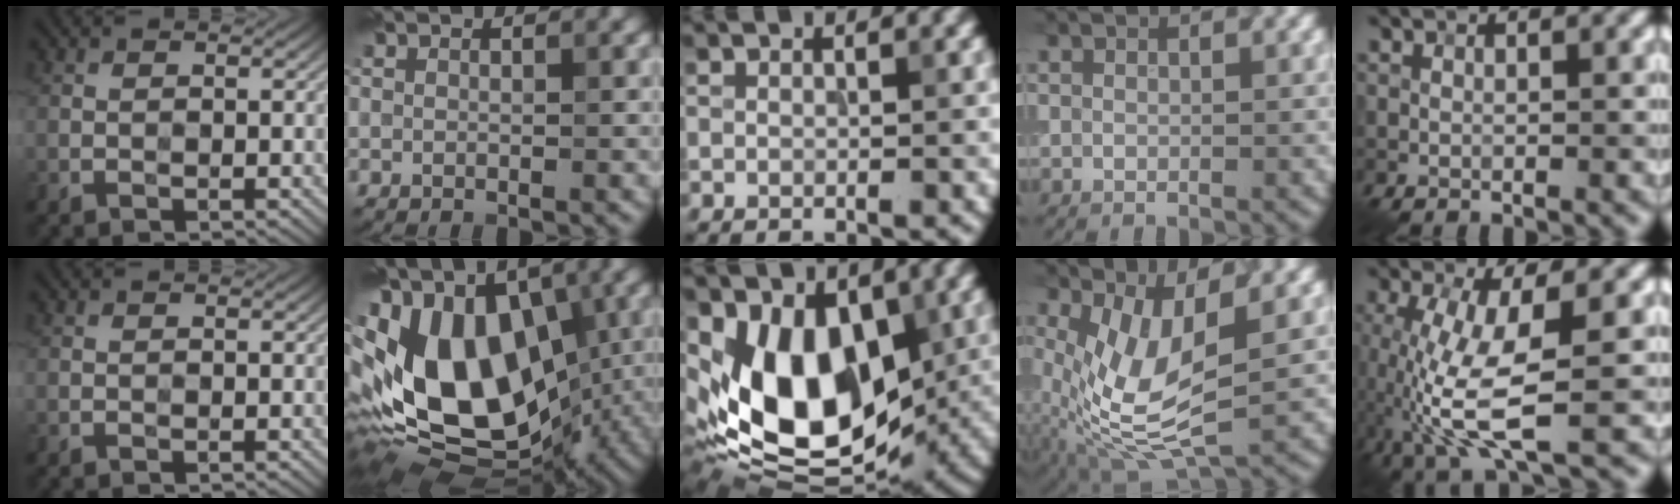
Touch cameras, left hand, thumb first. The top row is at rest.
{"index": {"total": 17.1, "force": [-0.5, 10.9, 13.2], "torque": [-0.255, 0.001, -0.009]}, "middle": {"total": 12.4, "force": [0.9, 8.0, 9.5], "torque": [-0.163, -0.023, 0.012]}, "ring": {"total": 8.0, "force": [0.2, 3.5, 7.2], "torque": [-0.169, -0.010, 0.005]}, "little": {"total": 8.3, "force": [-2.7, 2.8, 7.3], "torque": [-0.179, -0.012, -0.054]}}